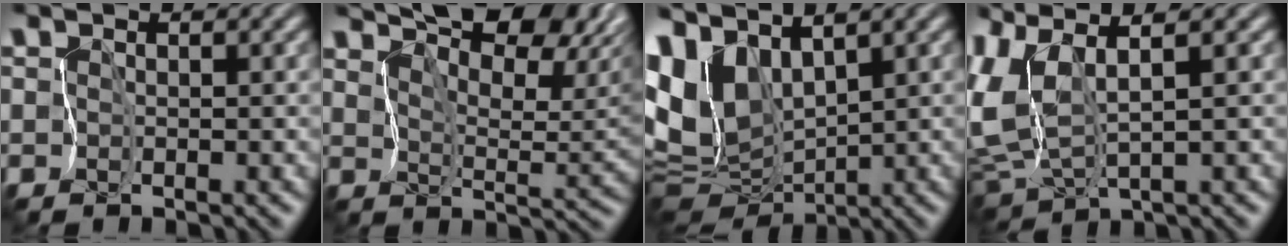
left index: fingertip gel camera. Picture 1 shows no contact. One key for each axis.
{"total": 12.5, "fx": 9.7, "fy": 3.6, "fz": 7.1, "tx": -0.123, "ty": 0.017, "tz": 0.135}
{"total": 8.1, "fx": 2.3, "fy": 4.9, "fz": 6.1, "tx": -0.148, "ty": -0.007, "tz": 0.048}
{"total": 6.4, "fx": 0.2, "fy": 2.2, "fz": 6.0, "tx": -0.151, "ty": 0.002, "tz": 0.005}